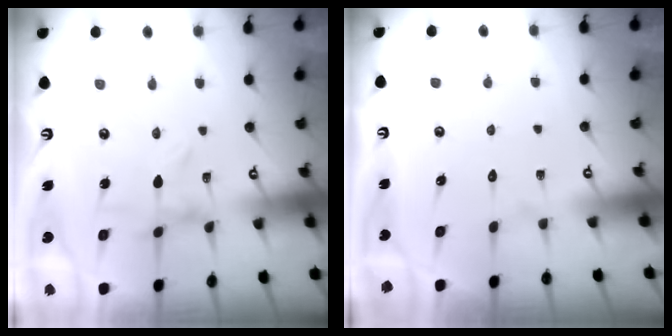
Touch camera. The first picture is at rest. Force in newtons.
{"total": 1.6, "press": 1.6, "slide": 0.2}